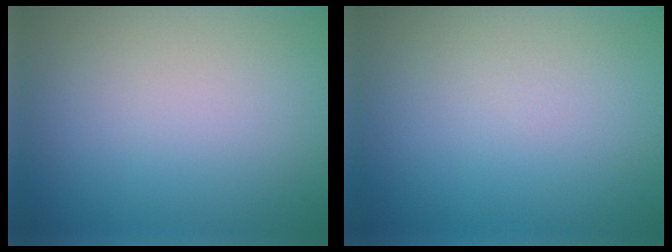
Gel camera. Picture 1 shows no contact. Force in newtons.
{"total": 0.0}